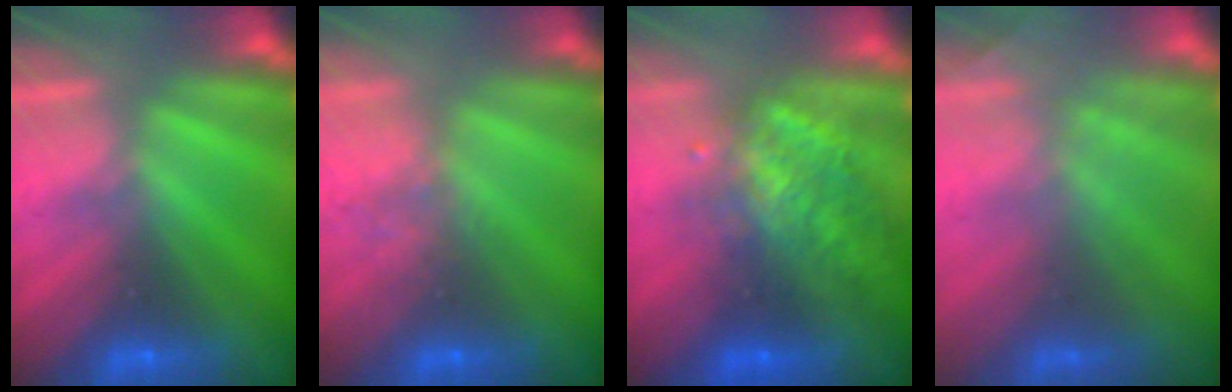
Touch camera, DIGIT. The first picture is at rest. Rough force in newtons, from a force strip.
{"total": 2.2}
{"total": 5.5}
{"total": 1.8}